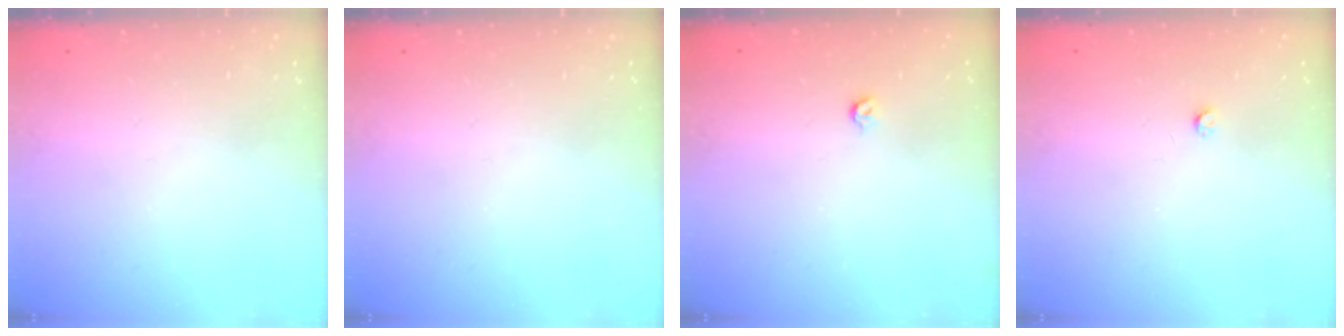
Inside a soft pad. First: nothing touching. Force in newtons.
{"total": 0.0}
{"total": 3.6, "press": 3.6, "slide": 0.7}
{"total": 2.5, "press": 2.5, "slide": 0.4}